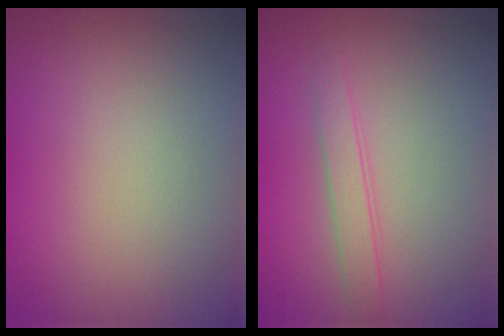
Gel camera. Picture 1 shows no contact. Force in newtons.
{"total": 1.7, "press": 1.7, "slide": 0.0}